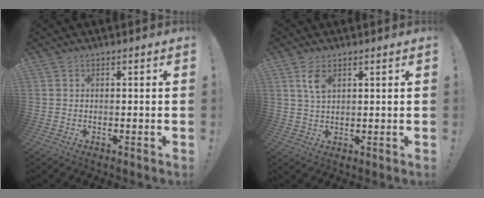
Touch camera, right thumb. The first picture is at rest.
{"total": 5.0, "force": [2.4, 2.2, 3.8], "torque": [-0.070, -0.005, 0.043]}